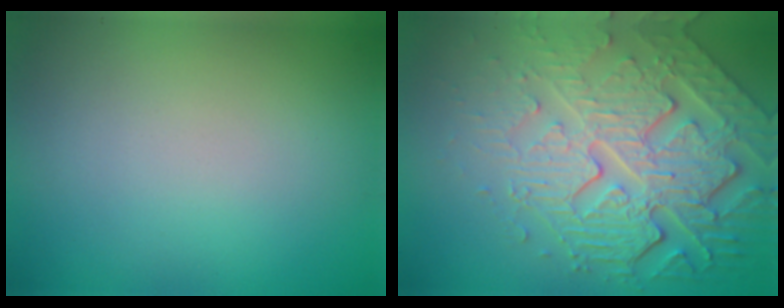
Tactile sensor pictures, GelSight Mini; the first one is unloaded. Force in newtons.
{"total": 8.2, "press": 5.8, "slide": 5.8}